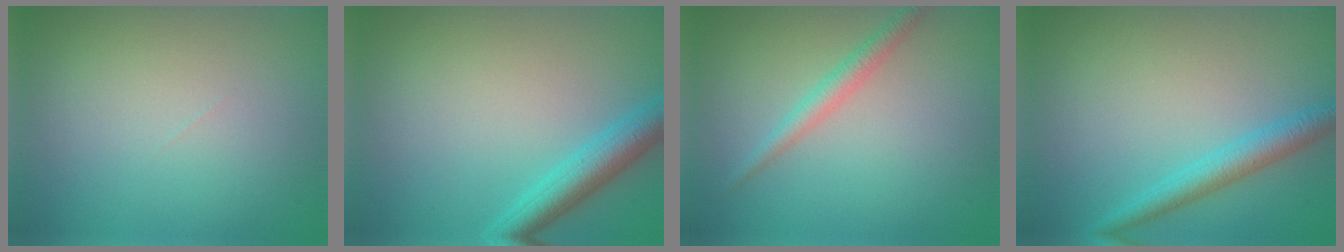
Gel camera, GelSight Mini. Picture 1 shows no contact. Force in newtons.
{"total": 3.6, "press": 3.5, "slide": 0.2}
{"total": 2.0, "press": 2.0, "slide": 0.1}
{"total": 2.8, "press": 2.7, "slide": 0.2}